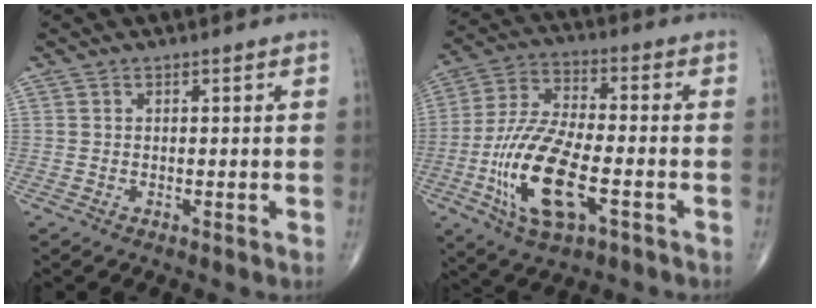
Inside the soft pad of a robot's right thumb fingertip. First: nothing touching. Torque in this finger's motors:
{"motor_torque": [2.08, 0.79, 1.71, -0.16, 0.56]}